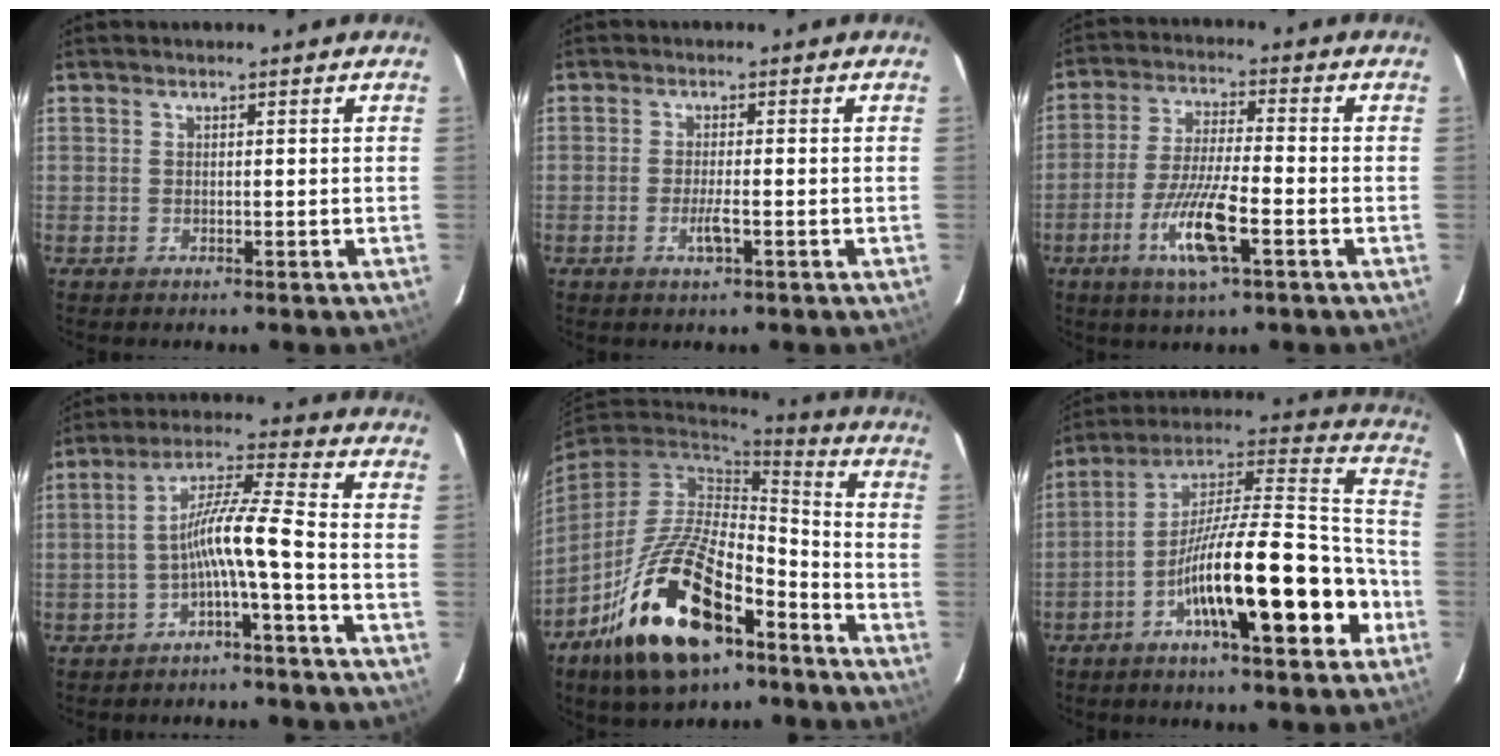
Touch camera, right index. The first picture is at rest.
{"total": 2.5, "force": [-1.0, 0.3, 2.3], "torque": [-0.046, -0.002, -0.018]}
{"total": 10.3, "force": [-4.3, 1.2, 9.2], "torque": [-0.180, -0.014, -0.079]}
{"total": 7.9, "force": [-2.6, -0.7, 7.4], "torque": [-0.132, 0.026, -0.048]}
{"total": 20.7, "force": [-12.0, 7.5, 15.0], "torque": [-0.304, -0.018, -0.214]}
{"total": 21.1, "force": [-8.1, 3.5, 19.2], "torque": [-0.303, 0.012, -0.130]}